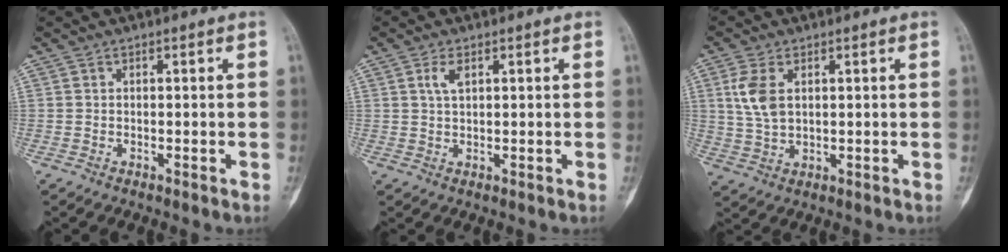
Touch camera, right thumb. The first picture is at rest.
{"total": 2.7, "force": [1.1, 1.2, 2.1], "torque": [-0.044, 0.001, 0.025]}
{"total": 6.5, "force": [1.8, 3.7, 5.1], "torque": [-0.112, -0.002, 0.041]}